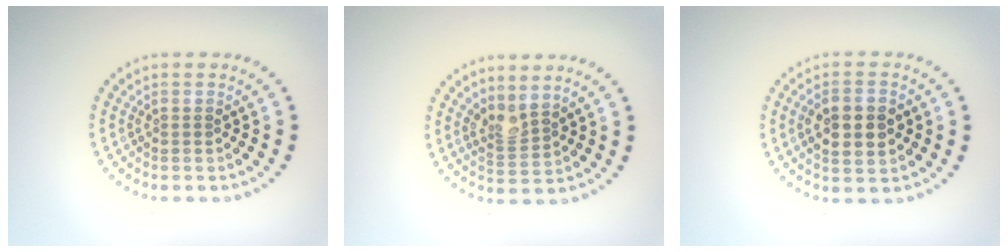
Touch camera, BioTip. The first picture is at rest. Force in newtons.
{"total": 2.0, "press": 1.5, "slide": 1.4}
{"total": 4.4, "press": 4.4, "slide": 0.1}